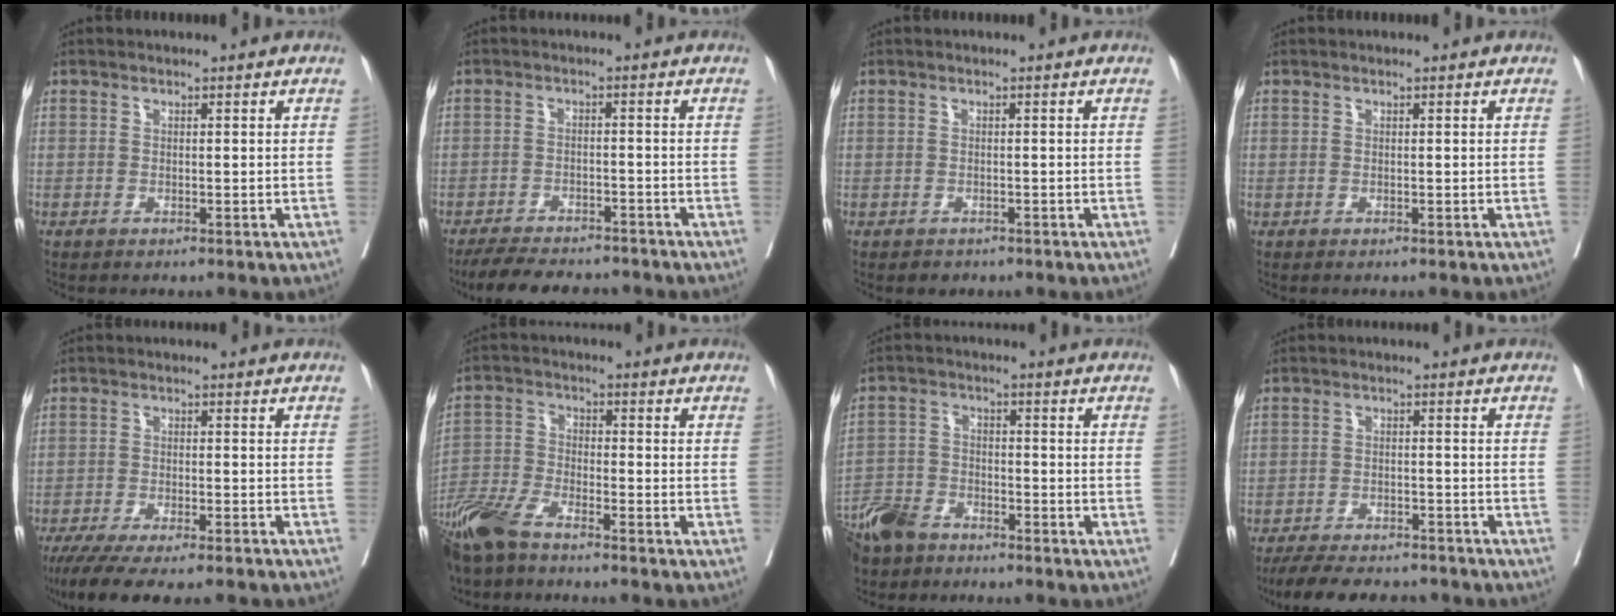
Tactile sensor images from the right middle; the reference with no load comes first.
{"total": 10.5, "force": [-9.5, 2.7, 3.8], "torque": [-0.057, -0.004, -0.137]}
{"total": 1.5, "force": [-1.2, 1.0, 0.2], "torque": [-0.006, 0.000, -0.016]}
{"total": 0.0}
{"total": 14.2, "force": [-12.2, 1.7, 7.0], "torque": [-0.109, -0.029, -0.177]}
{"total": 9.6, "force": [-7.8, 2.2, 5.2], "torque": [-0.115, -0.028, -0.156]}
{"total": 8.8, "force": [-7.3, 3.8, 3.0], "torque": [-0.066, -0.017, -0.141]}
{"total": 11.8, "force": [-10.5, 3.0, 4.3], "torque": [-0.068, -0.001, -0.149]}